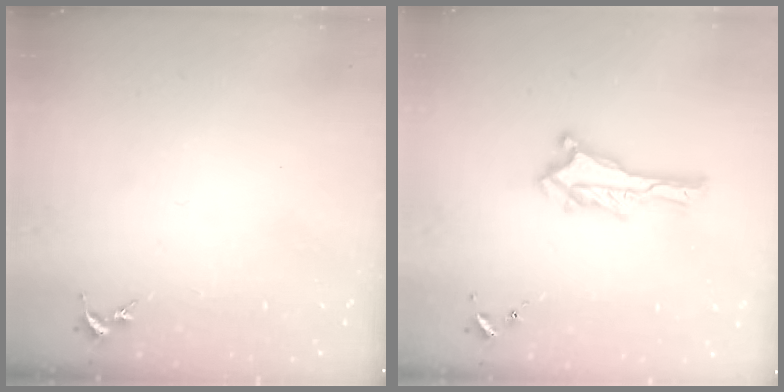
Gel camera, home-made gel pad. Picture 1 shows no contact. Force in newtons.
{"total": 0.0}